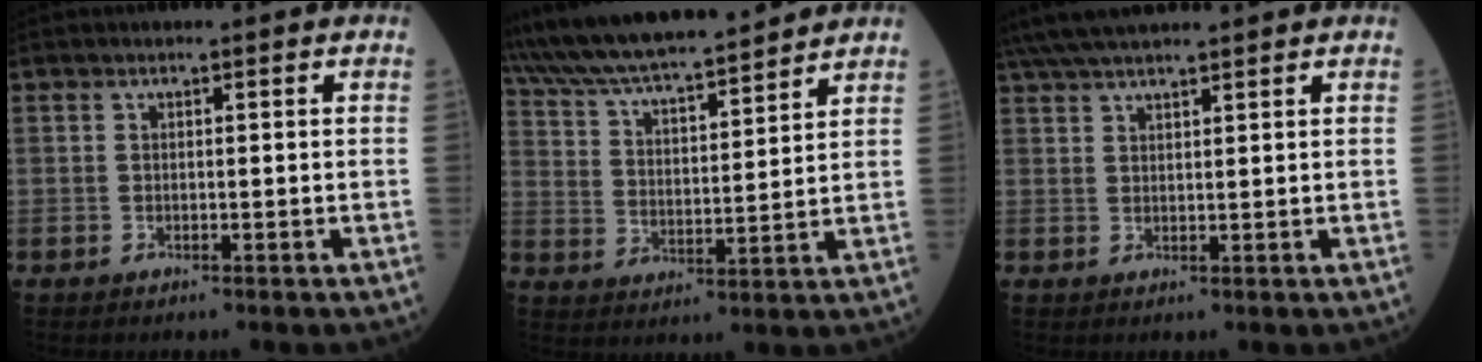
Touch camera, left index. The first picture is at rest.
{"total": 17.8, "force": [16.1, 1.7, 7.2], "torque": [-0.134, 0.018, 0.270]}
{"total": 9.2, "force": [8.2, 0.5, 4.3], "torque": [-0.077, 0.035, 0.134]}